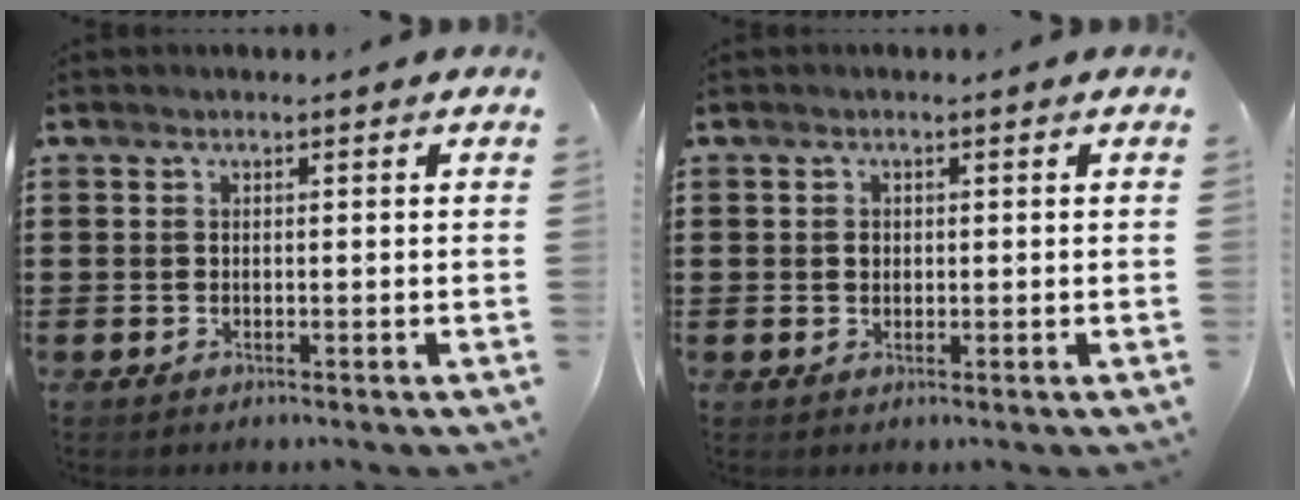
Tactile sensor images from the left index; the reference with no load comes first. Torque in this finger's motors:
{"motor_torque": [0.14, 0.09, 0.13, 0.00]}